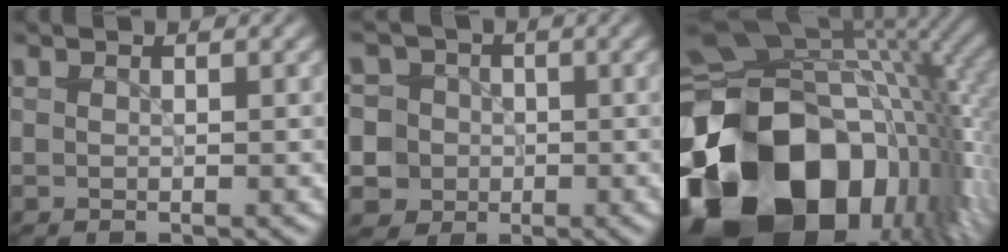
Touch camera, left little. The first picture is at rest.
{"total": 7.4, "force": [0.2, 7.1, 2.0], "torque": [-0.037, 0.024, -0.024]}
{"total": 21.0, "force": [-6.0, 13.9, 14.6], "torque": [-0.315, -0.032, -0.093]}